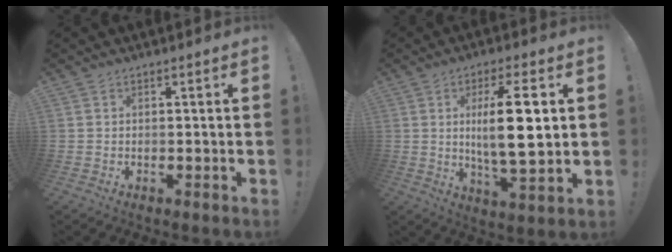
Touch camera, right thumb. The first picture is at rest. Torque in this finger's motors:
{"motor_torque": [0.90, 2.71, 0.96, 0.66, 0.08]}